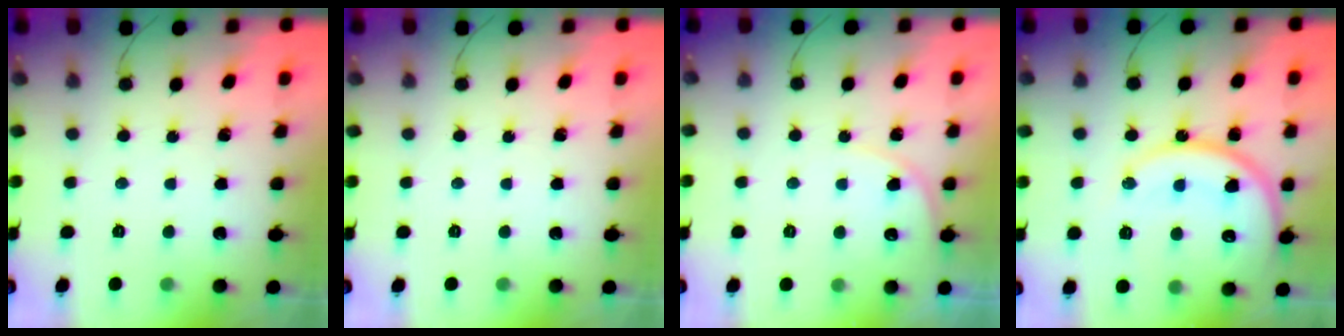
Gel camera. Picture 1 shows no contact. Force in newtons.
{"total": 0.0}
{"total": 4.4, "press": 4.3, "slide": 0.3}
{"total": 17.9, "press": 17.8, "slide": 1.5}